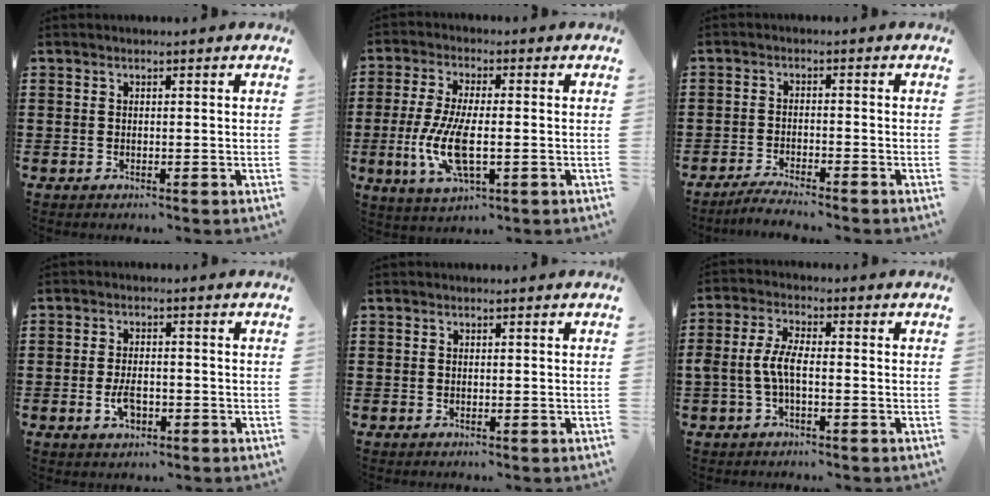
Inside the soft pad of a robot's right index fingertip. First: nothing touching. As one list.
[{"total": 9.4, "force": [-2.1, 3.4, 8.5], "torque": [-0.197, -0.018, -0.042]}, {"total": 2.7, "force": [-2.6, -0.3, 0.6], "torque": [-0.010, 0.000, -0.053]}, {"total": 3.8, "force": [-1.2, 1.9, 3.1], "torque": [-0.061, 0.001, -0.022]}, {"total": 0.0}, {"total": 4.9, "force": [-1.1, 1.8, 4.4], "torque": [-0.108, -0.003, -0.028]}]